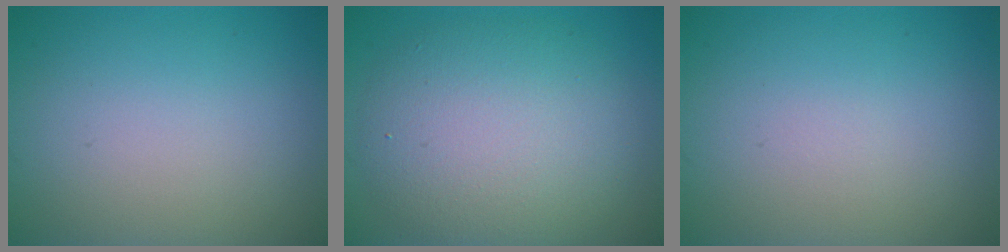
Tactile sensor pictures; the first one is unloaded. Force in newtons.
{"total": 7.8, "press": 7.7, "slide": 0.6}
{"total": 0.0}